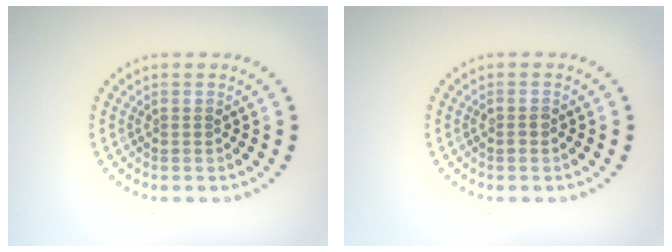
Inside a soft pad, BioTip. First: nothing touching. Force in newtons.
{"total": 0.8, "press": 0.8, "slide": 0.2}